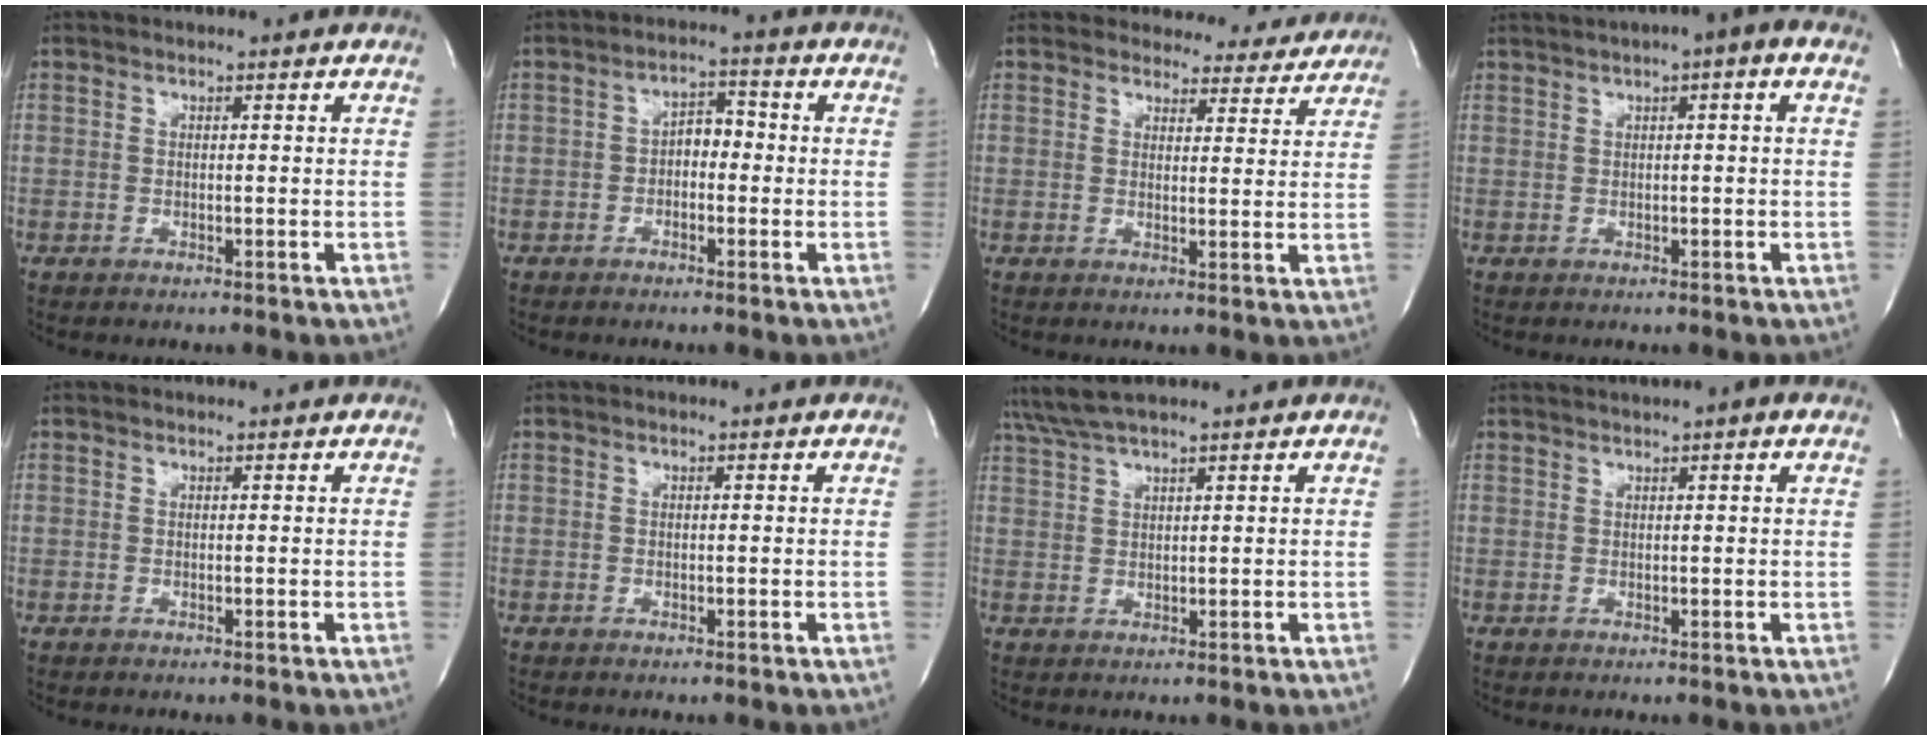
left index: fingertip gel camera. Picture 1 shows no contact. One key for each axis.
{"total": 3.7, "fx": -0.6, "fy": 2.1, "fz": 2.9, "tx": -0.042, "ty": 0.020, "tz": -0.017}
{"total": 7.9, "fx": 7.4, "fy": 2.8, "fz": 0.0, "tx": 0.027, "ty": -0.009, "tz": 0.069}
{"total": 5.7, "fx": 2.6, "fy": 0.6, "fz": 5.0, "tx": -0.079, "ty": 0.021, "tz": 0.034}
{"total": 0.0}
{"total": 0.0}
{"total": 5.1, "fx": 4.5, "fy": -0.5, "fz": 2.3, "tx": -0.055, "ty": 0.022, "tz": 0.092}
{"total": 3.4, "fx": 2.2, "fy": 0.0, "fz": 2.6, "tx": -0.041, "ty": 0.019, "tz": 0.033}